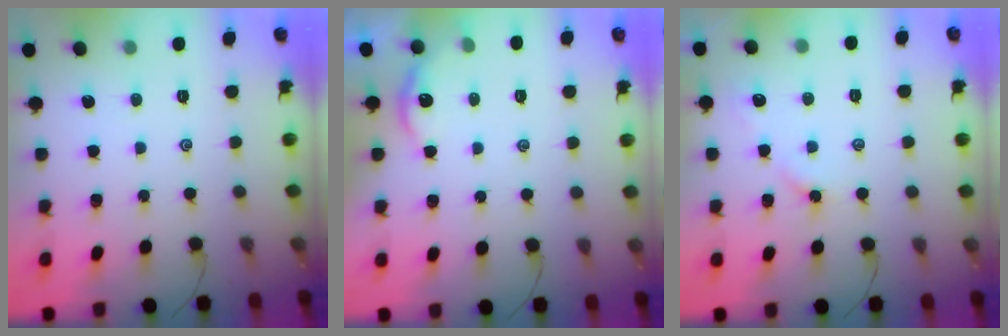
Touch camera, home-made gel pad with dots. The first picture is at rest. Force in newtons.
{"total": 3.8, "press": 3.8, "slide": 0.3}
{"total": 2.2, "press": 2.1, "slide": 0.6}